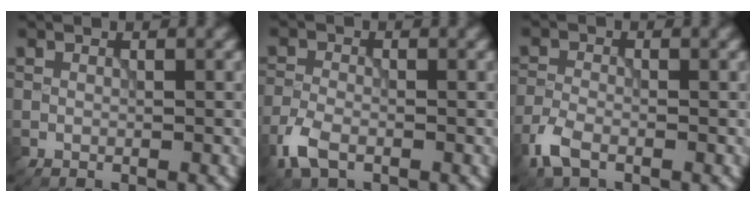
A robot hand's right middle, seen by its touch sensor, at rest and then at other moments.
{"total": 3.1, "force": [-1.9, 1.5, 1.9], "torque": [-0.048, -0.004, -0.050]}
{"total": 2.8, "force": [-1.8, 1.2, 1.7], "torque": [-0.044, -0.003, -0.048]}